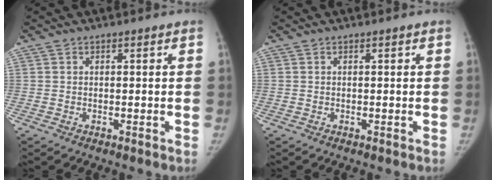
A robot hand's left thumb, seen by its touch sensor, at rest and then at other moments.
{"total": 0.0}